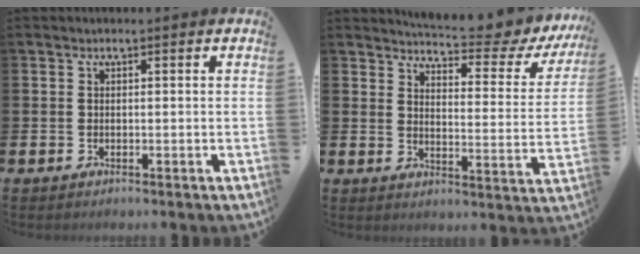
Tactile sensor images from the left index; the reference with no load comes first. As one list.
[{"total": 6.0, "force": [5.5, 0.6, 2.1], "torque": [-0.046, -0.051, 0.087]}]